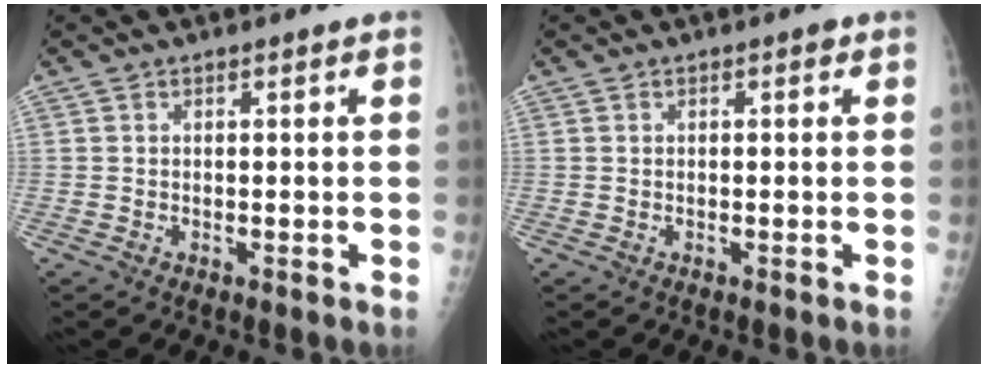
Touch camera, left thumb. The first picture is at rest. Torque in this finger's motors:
{"motor_torque": [0.30, -0.02, 0.29, 0.19, 0.00]}